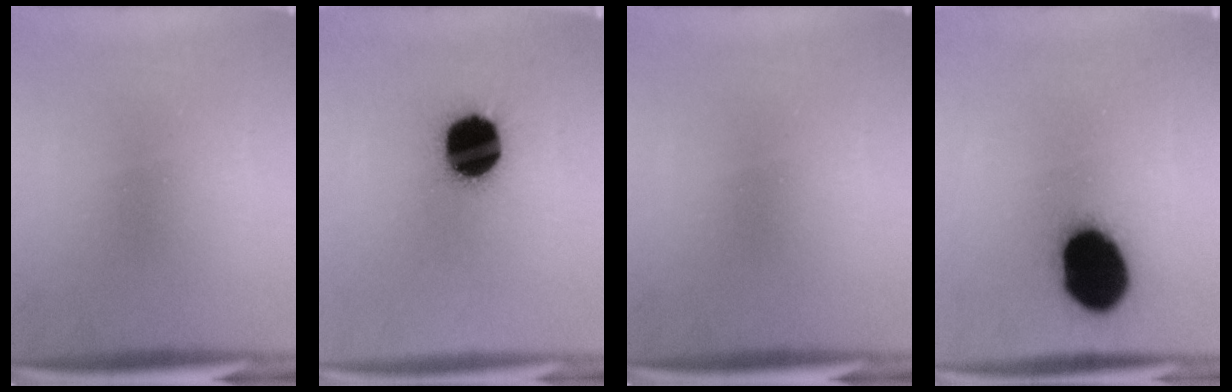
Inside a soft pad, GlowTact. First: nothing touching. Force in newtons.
{"total": 18.0}
{"total": 0.0}
{"total": 20.1}